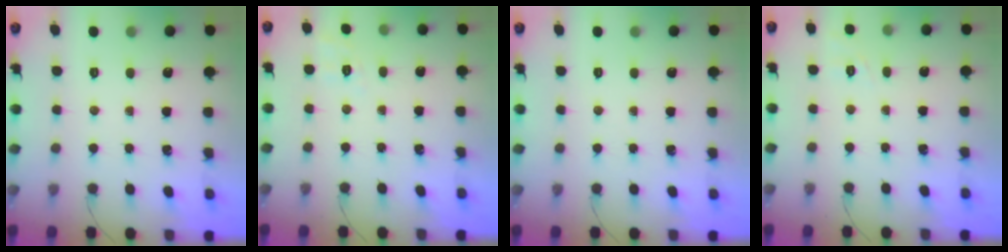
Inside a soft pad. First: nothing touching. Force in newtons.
{"total": 2.1, "press": 0.9, "slide": 1.9}
{"total": 0.0}
{"total": 1.9, "press": 0.3, "slide": 1.9}